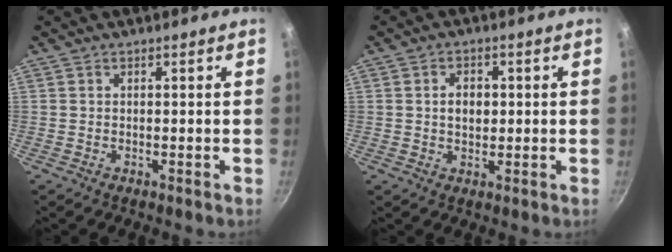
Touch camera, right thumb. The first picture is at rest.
{"total": 4.1, "force": [0.4, 3.0, 2.7], "torque": [-0.027, 0.003, 0.005]}